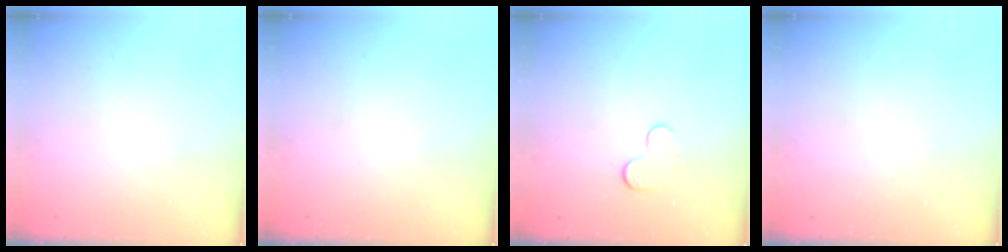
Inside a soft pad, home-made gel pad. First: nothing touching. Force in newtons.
{"total": 0.0}
{"total": 6.2, "press": 6.1, "slide": 0.6}
{"total": 0.0}